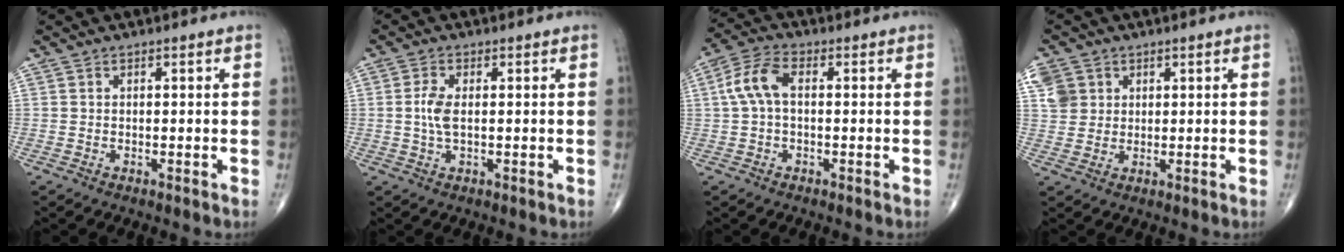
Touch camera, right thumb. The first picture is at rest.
{"total": 3.7, "force": [0.1, 1.6, 3.4], "torque": [-0.080, 0.003, 0.001]}
{"total": 6.7, "force": [0.5, 3.7, 5.6], "torque": [-0.123, 0.024, 0.004]}
{"total": 5.2, "force": [2.0, 4.5, 1.6], "torque": [-0.014, 0.002, 0.042]}